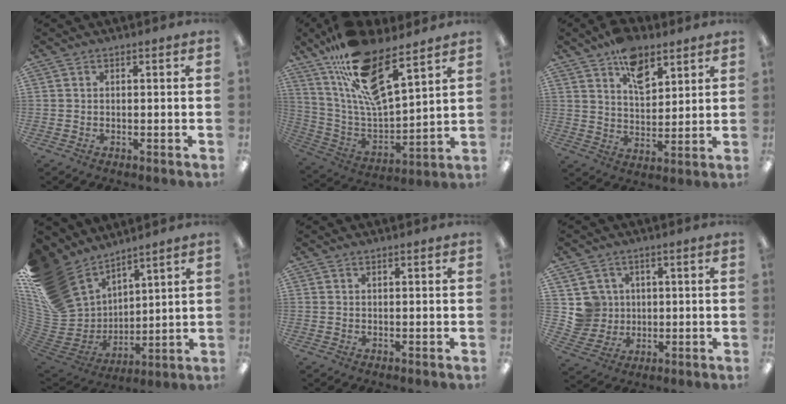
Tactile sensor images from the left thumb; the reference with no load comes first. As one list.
[{"total": 19.1, "force": [13.4, 5.7, 12.5], "torque": [-0.236, -0.077, 0.234]}, {"total": 10.3, "force": [6.6, 5.6, 5.5], "torque": [-0.077, -0.033, 0.118]}, {"total": 20.5, "force": [11.5, 14.4, 9.0], "torque": [-0.227, -0.067, 0.230]}, {"total": 0.0}, {"total": 7.1, "force": [2.1, 6.8, 0.2], "torque": [-0.027, -0.001, 0.045]}]